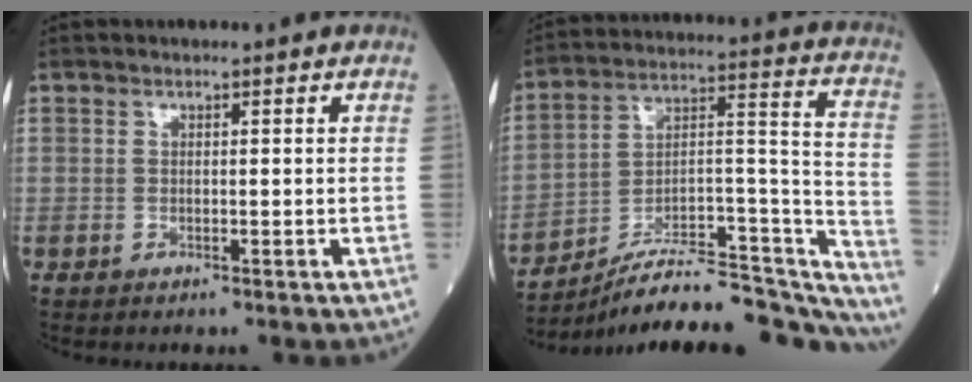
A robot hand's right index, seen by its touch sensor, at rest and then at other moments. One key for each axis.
{"total": 27.7, "fx": -25.1, "fy": 5.2, "fz": 10.5, "tx": -0.096, "ty": 0.044, "tz": -0.366}